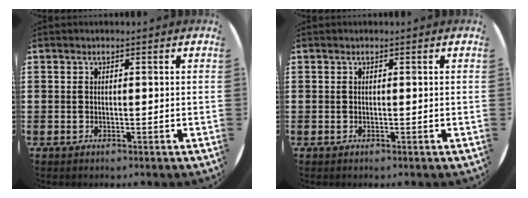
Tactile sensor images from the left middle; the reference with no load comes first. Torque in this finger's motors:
{"motor_torque": [-0.03, 0.03, 0.00, 0.00]}